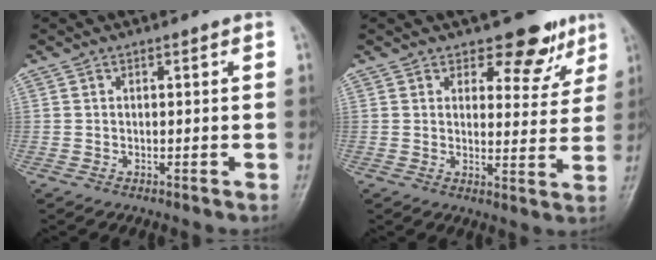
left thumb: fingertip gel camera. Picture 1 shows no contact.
{"total": 7.8, "force": [5.7, 4.2, 3.4], "torque": [-0.004, -0.036, 0.072]}